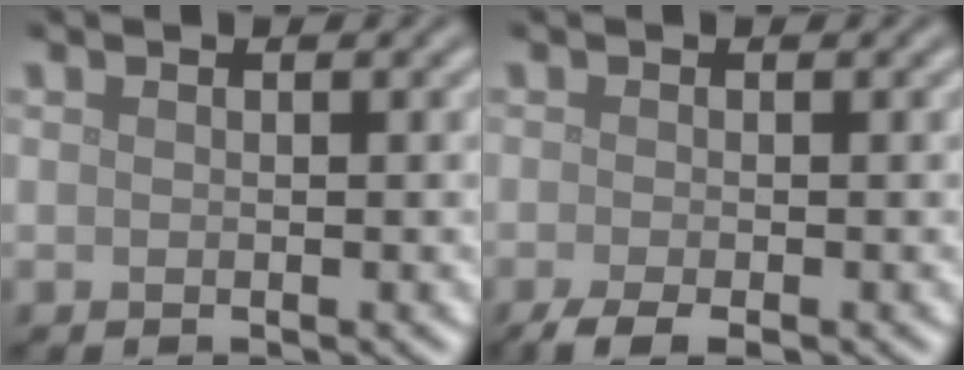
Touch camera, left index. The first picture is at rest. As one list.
[{"total": 2.7, "force": [-1.8, 0.6, 1.9], "torque": [-0.038, -0.006, -0.036]}]